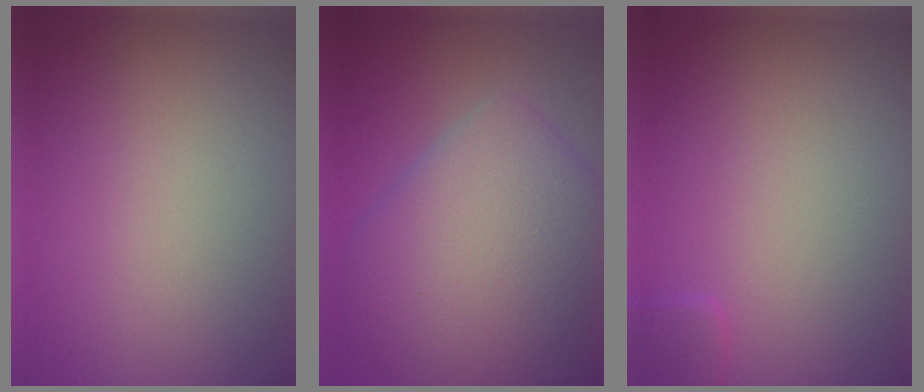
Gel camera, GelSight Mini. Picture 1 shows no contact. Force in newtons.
{"total": 9.7, "press": 9.7, "slide": 0.4}
{"total": 1.0, "press": 1.0, "slide": 0.1}